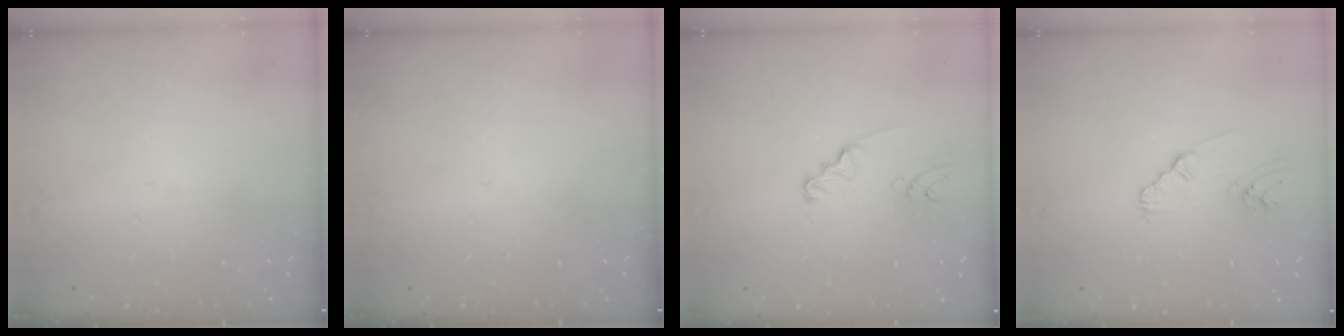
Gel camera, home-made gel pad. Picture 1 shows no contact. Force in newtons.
{"total": 0.0}
{"total": 2.8, "press": 2.8, "slide": 0.3}
{"total": 3.1, "press": 3.1, "slide": 0.5}